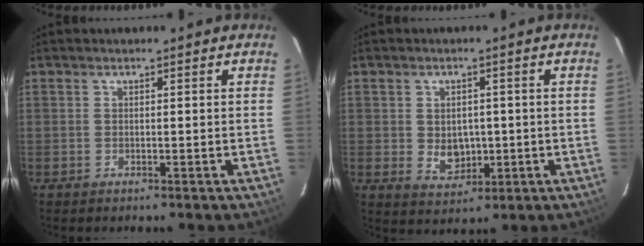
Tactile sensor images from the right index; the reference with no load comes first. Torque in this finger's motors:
{"motor_torque": [0.62, 0.02, 0.28, 0.05]}